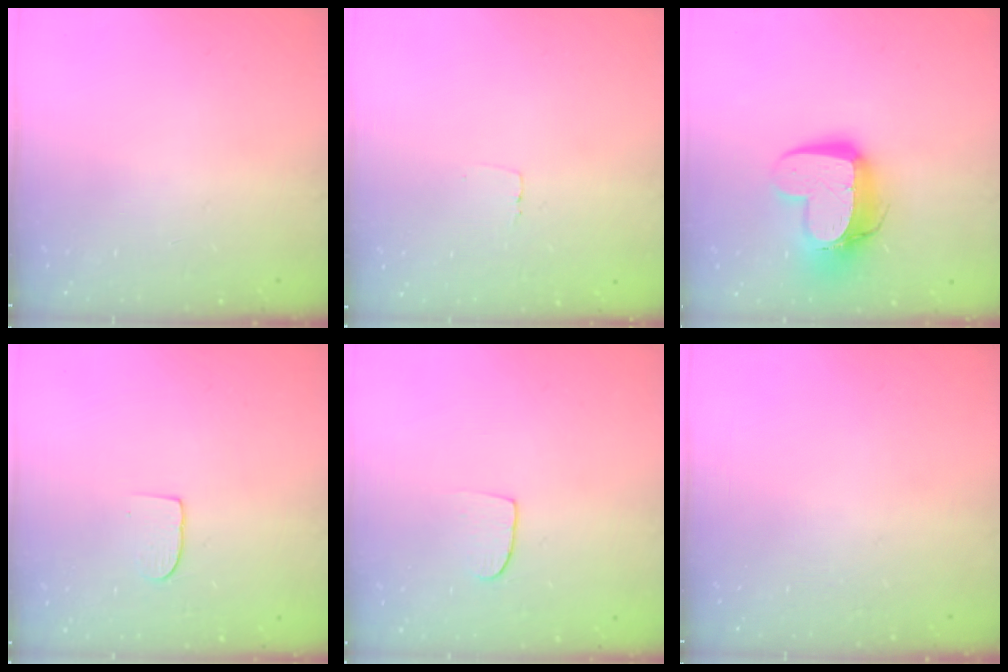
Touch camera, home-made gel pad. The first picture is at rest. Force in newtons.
{"total": 2.3, "press": 2.3, "slide": 0.1}
{"total": 14.2, "press": 14.2, "slide": 1.4}
{"total": 6.8, "press": 6.8, "slide": 0.5}
{"total": 6.4, "press": 6.3, "slide": 0.4}
{"total": 0.0}